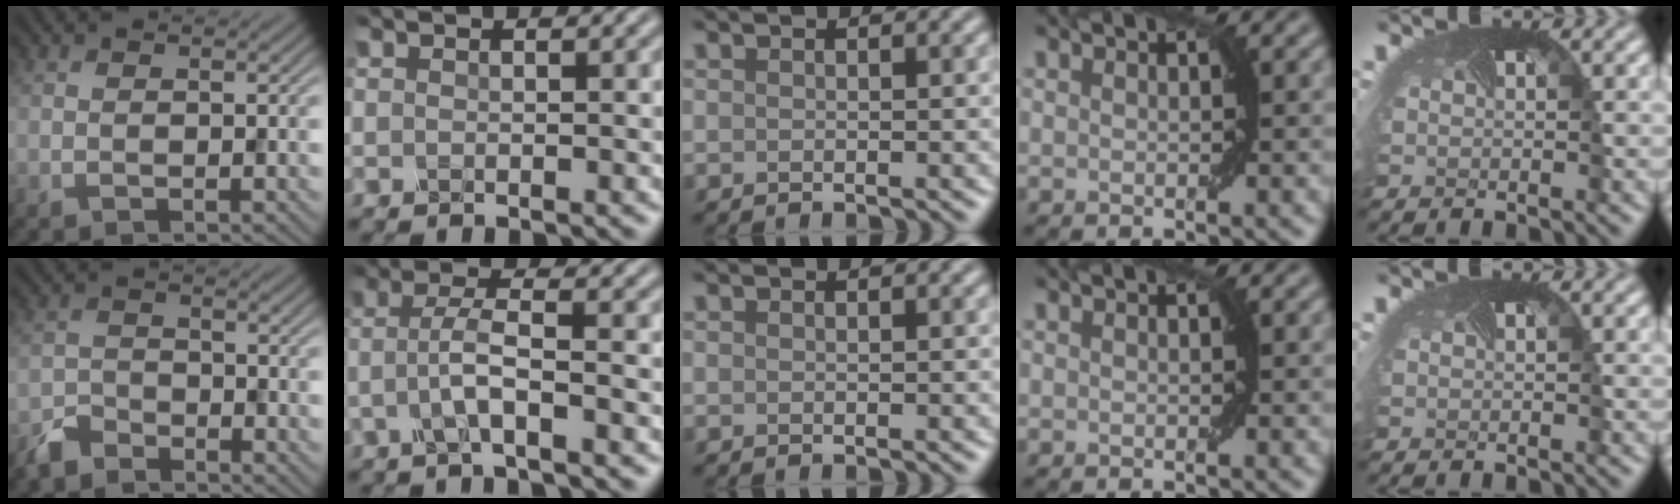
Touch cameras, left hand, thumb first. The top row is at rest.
{"thumb": {"total": 3.4, "force": [-3.0, 1.3, 0.8], "torque": [-0.018, -0.002, -0.071]}, "index": {"total": 3.2, "force": [-0.9, 0.5, 3.1], "torque": [-0.062, 0.007, -0.026]}}